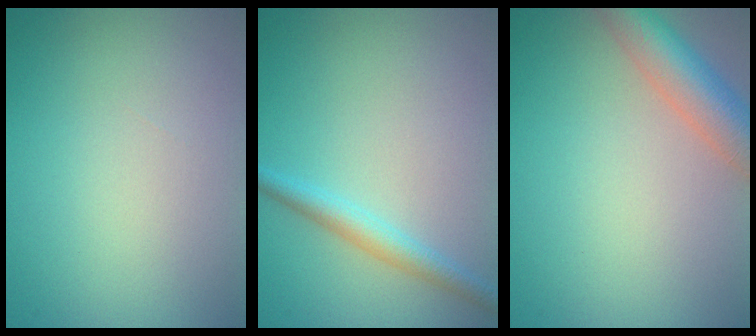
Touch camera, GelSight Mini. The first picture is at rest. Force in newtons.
{"total": 2.3, "press": 2.3, "slide": 0.1}
{"total": 5.0, "press": 5.0, "slide": 0.3}